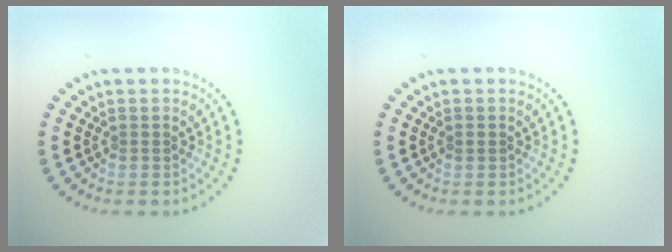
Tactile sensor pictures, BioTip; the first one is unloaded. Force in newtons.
{"total": 0.6, "press": 0.6, "slide": 0.1}